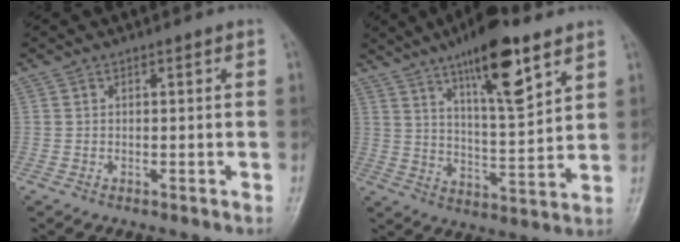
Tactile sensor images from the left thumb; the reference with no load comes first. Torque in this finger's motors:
{"motor_torque": [2.45, 1.33, 1.62, -1.15, 0.43]}